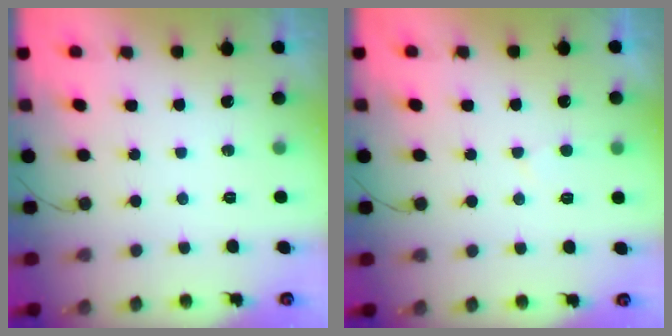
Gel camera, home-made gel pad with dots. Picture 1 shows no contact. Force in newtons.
{"total": 3.2, "press": 3.2, "slide": 0.4}